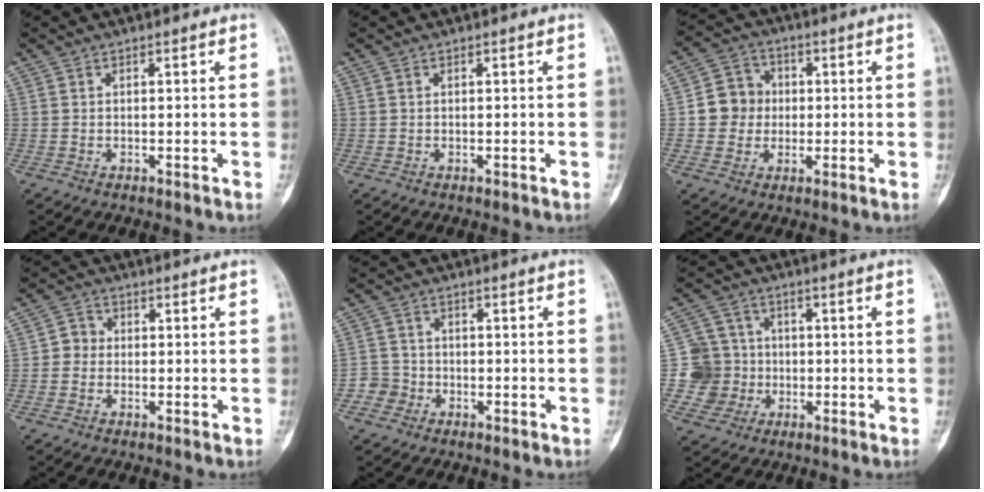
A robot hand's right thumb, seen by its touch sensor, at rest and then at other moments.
{"total": 0.0}
{"total": 7.5, "force": [-0.1, 7.0, 2.5], "torque": [-0.009, 0.013, -0.011]}
{"total": 3.0, "force": [-0.4, 2.7, 1.1], "torque": [0.000, 0.009, -0.017]}
{"total": 3.5, "force": [-1.5, 3.1, 0.0], "torque": [0.023, 0.017, -0.038]}
{"total": 8.8, "force": [-1.2, 8.7, 0.7], "torque": [0.028, 0.020, -0.024]}